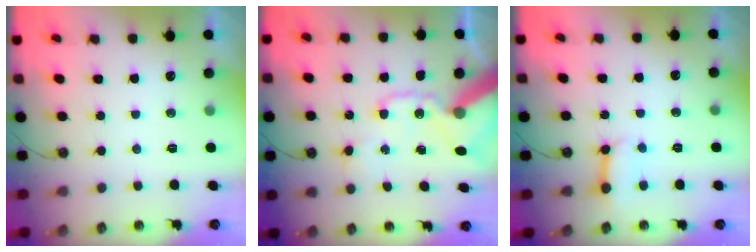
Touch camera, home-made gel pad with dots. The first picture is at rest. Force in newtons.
{"total": 17.7, "press": 17.5, "slide": 2.6}
{"total": 6.8, "press": 6.7, "slide": 0.9}